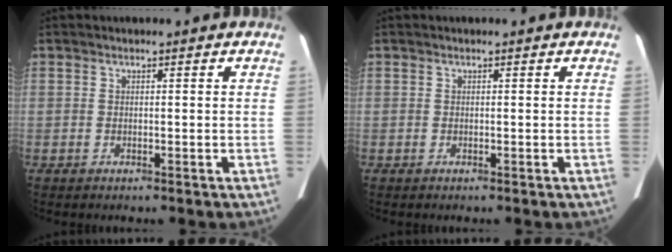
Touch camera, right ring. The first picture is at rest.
{"total": 0.0}